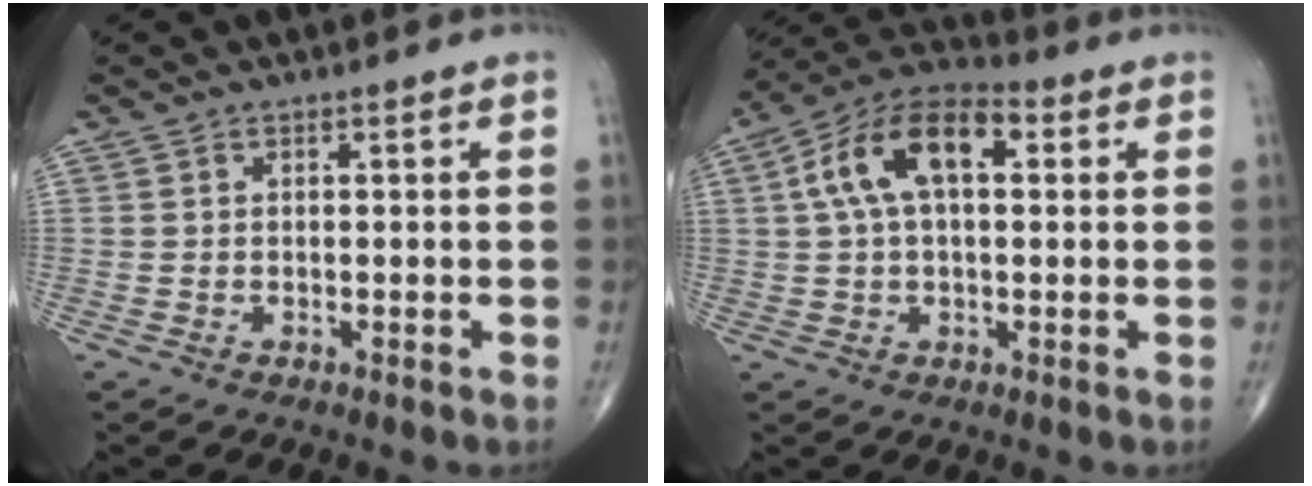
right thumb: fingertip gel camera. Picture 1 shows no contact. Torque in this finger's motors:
{"motor_torque": [0.26, 0.35, 1.13, 0.29, 0.30]}